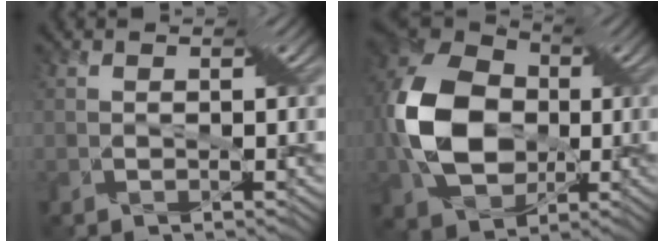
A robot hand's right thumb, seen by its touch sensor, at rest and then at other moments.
{"total": 13.4, "force": [-1.4, 9.6, 9.2], "torque": [-0.238, 0.001, -0.029]}